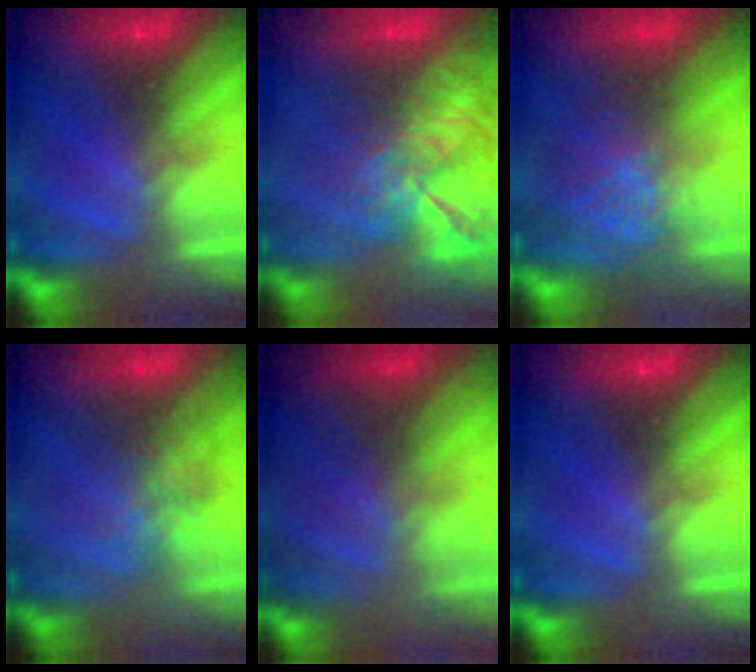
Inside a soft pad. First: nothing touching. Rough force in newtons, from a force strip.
{"total": 7.8}
{"total": 3.6}
{"total": 4.4}
{"total": 7.6}
{"total": 0.0}